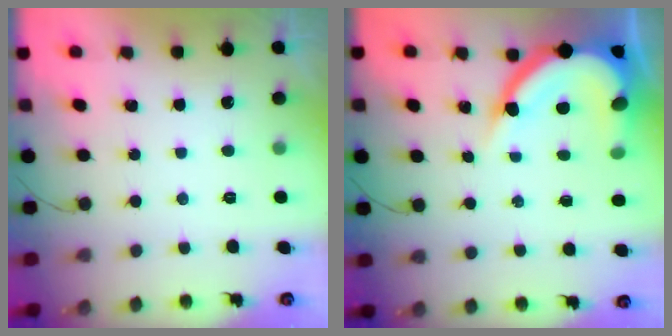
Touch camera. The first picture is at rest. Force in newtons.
{"total": 14.3, "press": 14.3, "slide": 1.3}